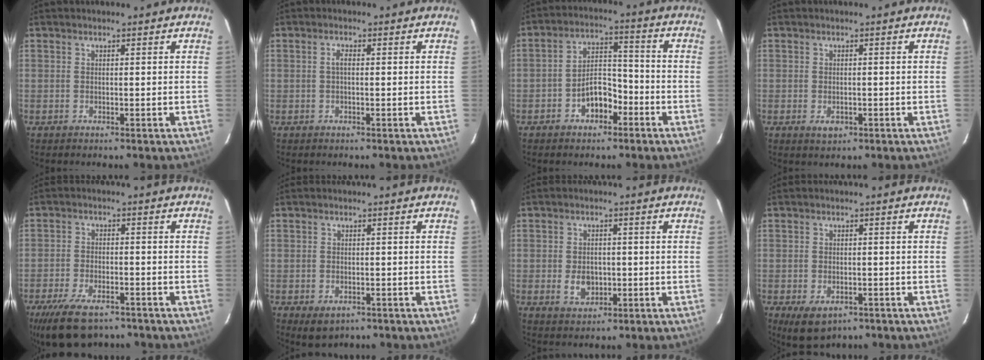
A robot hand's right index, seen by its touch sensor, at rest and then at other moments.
{"total": 1.3, "force": [0.0, 0.5, 1.2], "torque": [-0.024, 0.005, -0.003]}
{"total": 7.1, "force": [-3.8, 4.4, 4.1], "torque": [-0.076, 0.026, -0.052]}
{"total": 2.3, "force": [-0.9, 1.6, 1.4], "torque": [-0.025, -0.004, -0.010]}
{"total": 12.9, "force": [-9.1, 5.8, 7.2], "torque": [-0.165, -0.022, -0.152]}
{"total": 3.9, "force": [-1.9, 2.6, 2.1], "torque": [-0.041, -0.009, -0.021]}
{"total": 4.7, "force": [-1.0, 3.5, 2.9], "torque": [-0.058, -0.003, -0.010]}
{"total": 6.2, "force": [-3.3, 3.8, 3.7], "torque": [-0.072, -0.019, -0.044]}